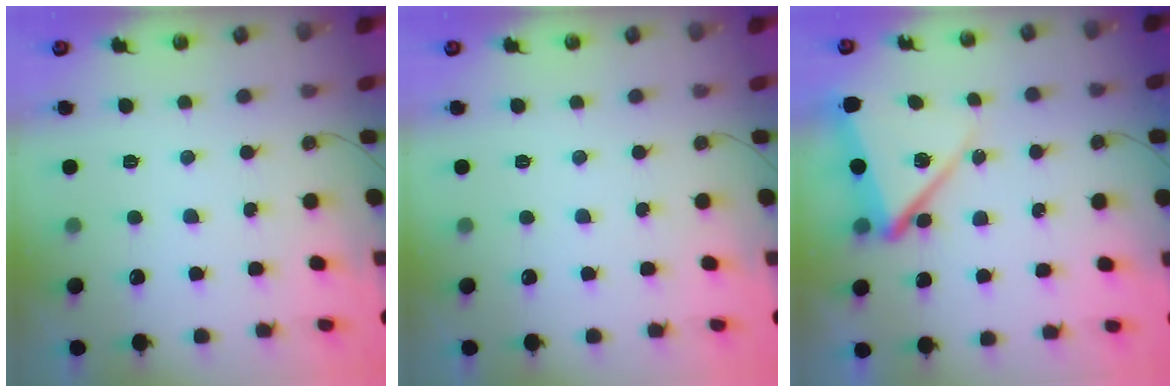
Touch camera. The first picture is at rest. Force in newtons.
{"total": 0.0}
{"total": 11.4, "press": 11.3, "slide": 1.7}